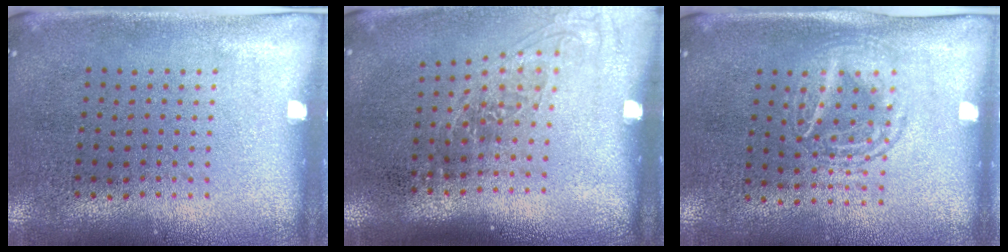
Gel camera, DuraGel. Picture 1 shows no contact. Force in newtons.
{"total": 1.3, "press": 1.1, "slide": 0.8}
{"total": 1.4, "press": 1.3, "slide": 0.6}